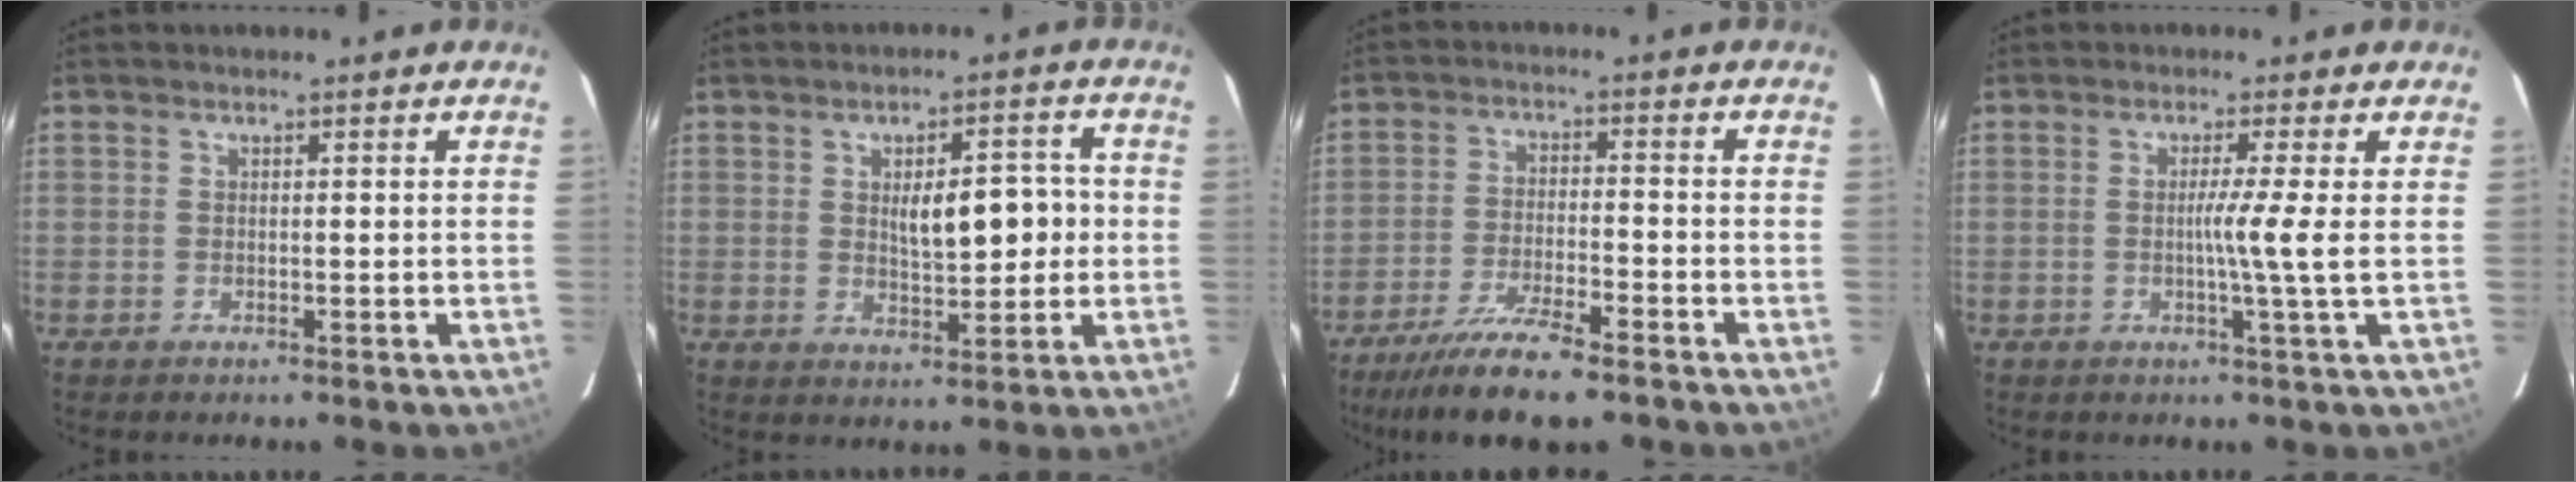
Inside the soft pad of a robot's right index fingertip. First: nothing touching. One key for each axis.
{"total": 7.8, "fx": 0.5, "fy": 2.8, "fz": 7.3, "tx": -0.107, "ty": 0.014, "tz": 0.017}
{"total": 10.1, "fx": -7.8, "fy": 0.9, "fz": 6.4, "tx": -0.110, "ty": -0.025, "tz": -0.132}
{"total": 4.2, "fx": -0.1, "fy": -1.8, "fz": 3.8, "tx": -0.065, "ty": -0.008, "tz": -0.003}